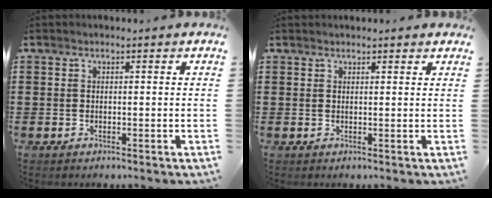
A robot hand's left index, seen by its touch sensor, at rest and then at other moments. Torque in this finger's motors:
{"motor_torque": [2.14, 0.00, 0.65, 0.06]}